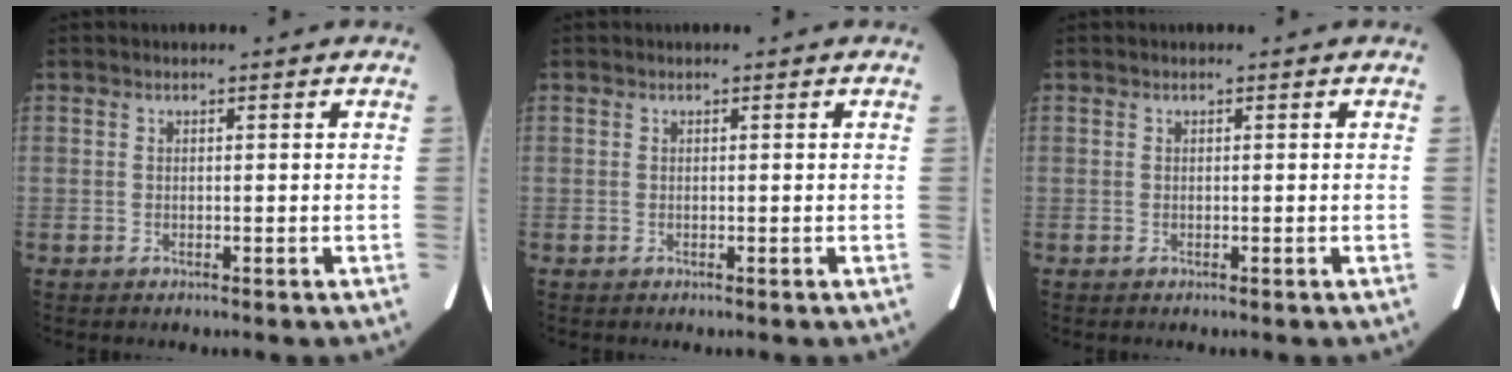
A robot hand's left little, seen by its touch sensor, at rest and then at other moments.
{"total": 0.0}
{"total": 0.0}